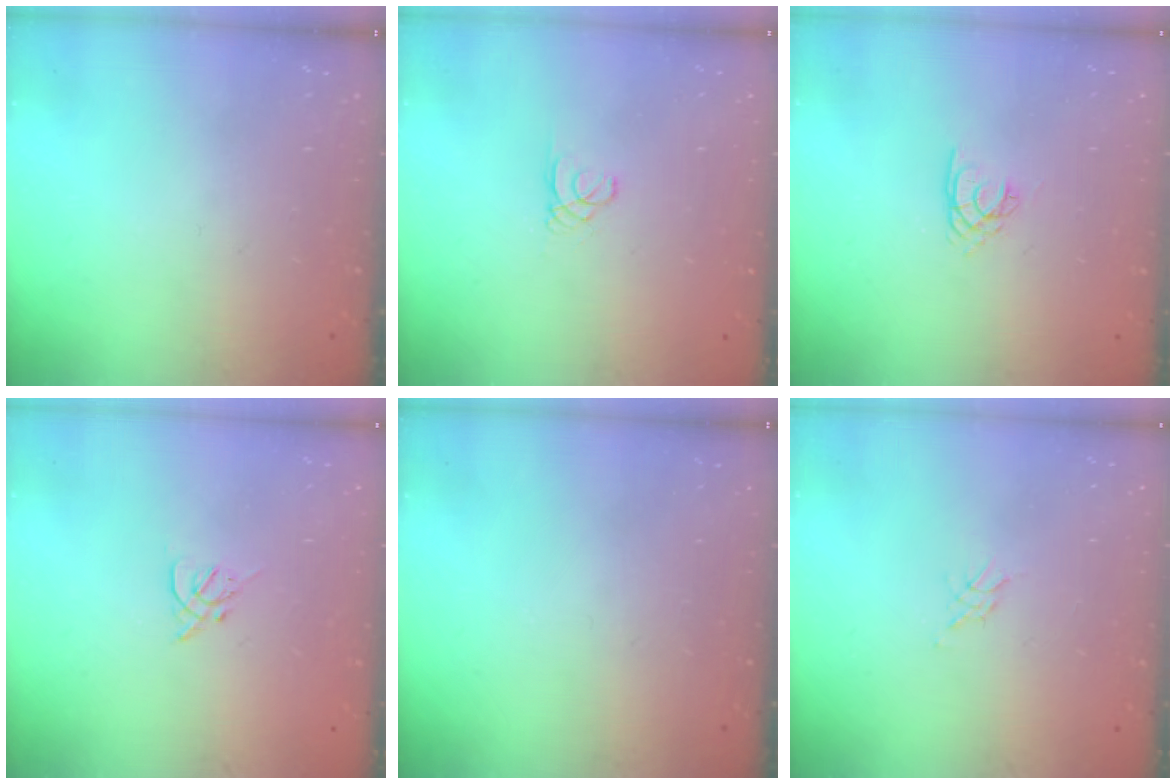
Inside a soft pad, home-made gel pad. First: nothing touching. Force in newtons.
{"total": 0.6, "press": 0.6, "slide": 0.1}
{"total": 1.8, "press": 1.8, "slide": 0.2}
{"total": 2.7, "press": 2.6, "slide": 0.7}
{"total": 0.0}
{"total": 1.4, "press": 1.4, "slide": 0.2}